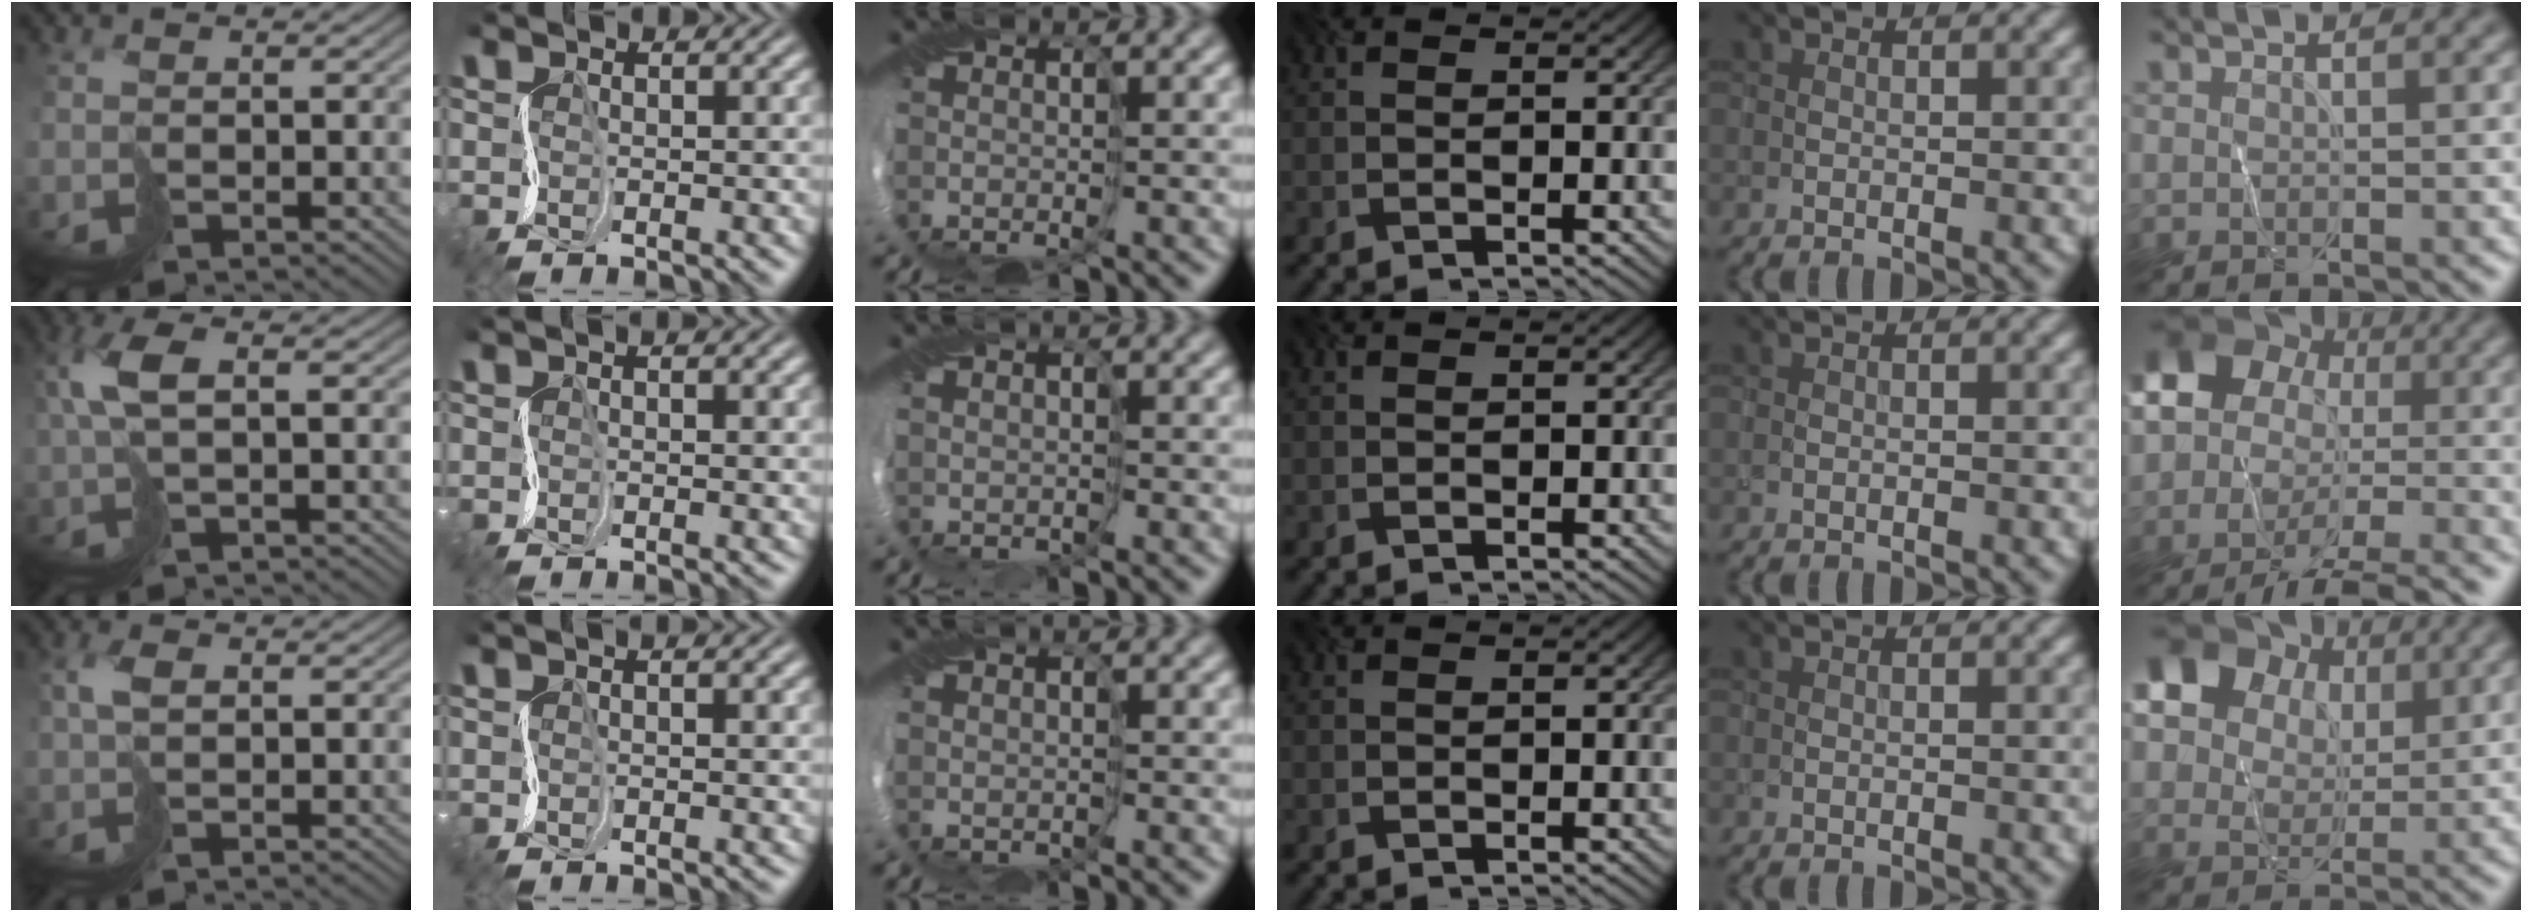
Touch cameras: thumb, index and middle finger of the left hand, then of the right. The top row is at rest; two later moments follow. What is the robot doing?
{"motion": "cut", "object": "receipt paper"}